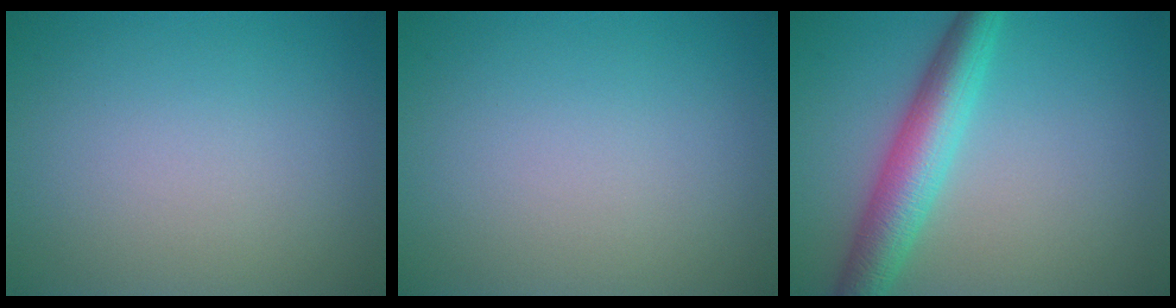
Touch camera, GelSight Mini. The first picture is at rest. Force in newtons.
{"total": 0.0}
{"total": 5.5, "press": 5.5, "slide": 0.1}